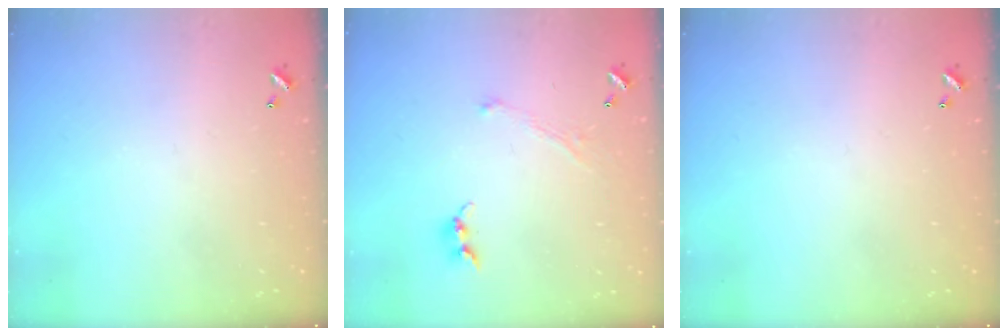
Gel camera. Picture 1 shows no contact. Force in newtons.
{"total": 1.3, "press": 1.2, "slide": 0.5}
{"total": 0.0}